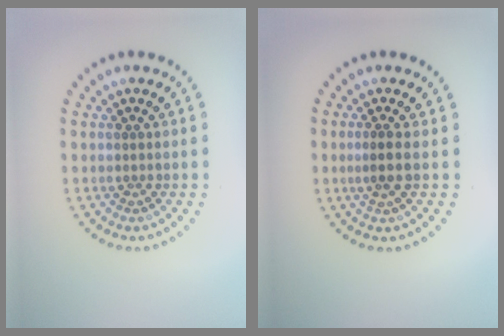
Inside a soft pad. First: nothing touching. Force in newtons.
{"total": 1.3, "press": 1.0, "slide": 0.9}